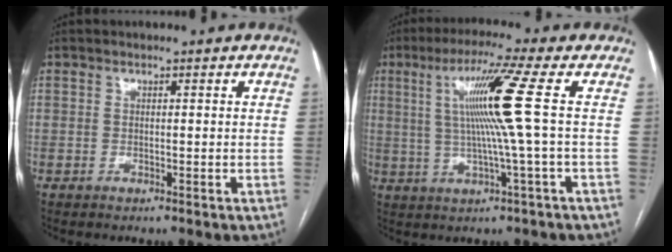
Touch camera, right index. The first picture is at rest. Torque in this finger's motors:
{"motor_torque": [0.84, -0.06, 0.37, 0.21]}